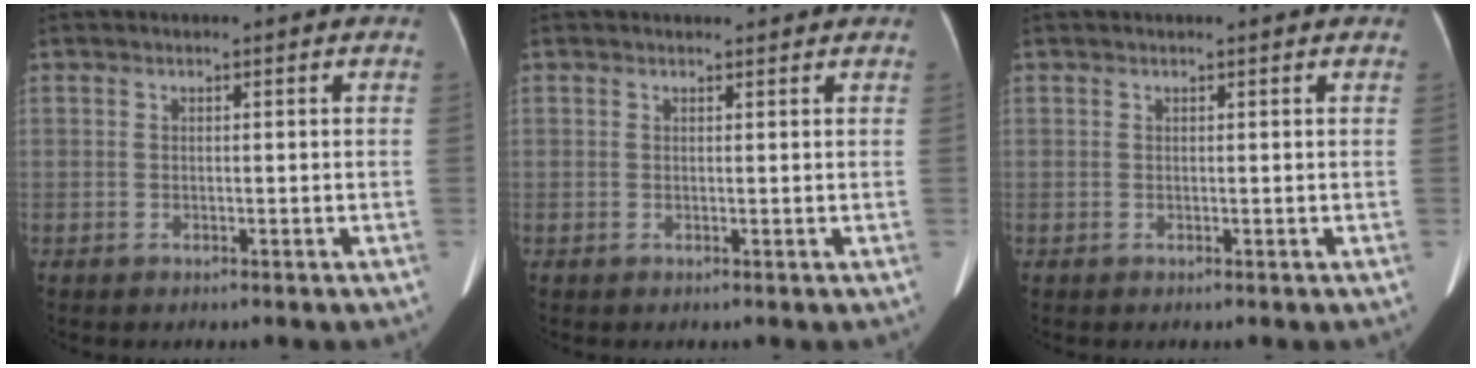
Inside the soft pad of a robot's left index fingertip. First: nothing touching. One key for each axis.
{"total": 1.6, "fx": 1.6, "fy": 0.3, "fz": 0.2, "tx": -0.010, "ty": 0.007, "tz": 0.021}
{"total": 1.4, "fx": 1.3, "fy": 0.1, "fz": 0.5, "tx": -0.012, "ty": 0.015, "tz": 0.016}